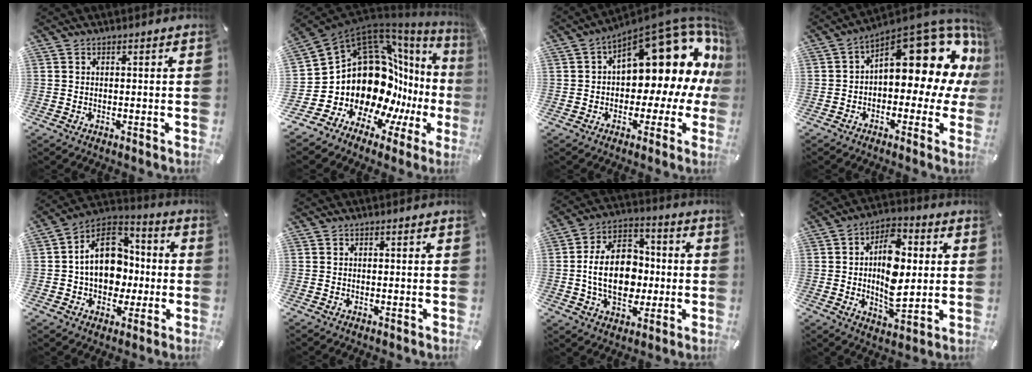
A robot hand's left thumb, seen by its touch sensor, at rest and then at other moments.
{"total": 20.4, "force": [0.5, 15.2, 13.6], "torque": [-0.232, -0.096, 0.060]}
{"total": 16.8, "force": [8.0, 8.7, 12.0], "torque": [-0.148, -0.078, 0.129]}
{"total": 16.6, "force": [8.3, 7.7, 12.2], "torque": [-0.145, -0.082, 0.130]}
{"total": 15.3, "force": [-0.7, 12.0, 9.4], "torque": [-0.168, 0.017, -0.009]}
{"total": 0.0}
{"total": 15.8, "force": [-1.4, 11.5, 10.7], "torque": [-0.213, 0.011, -0.026]}
{"total": 12.8, "force": [0.9, 8.1, 9.9], "torque": [-0.164, 0.000, 0.014]}